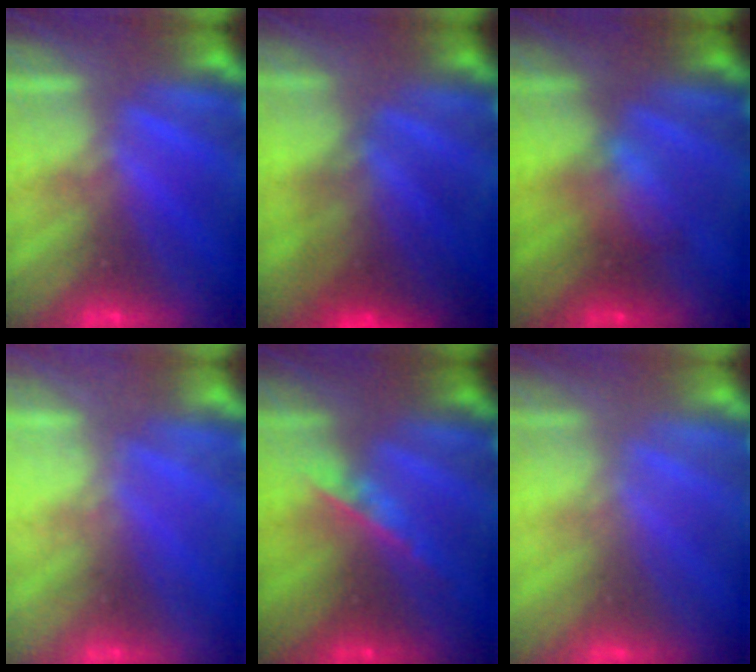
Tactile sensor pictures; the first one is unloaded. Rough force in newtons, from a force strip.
{"total": 7.2}
{"total": 2.3}
{"total": 2.0}
{"total": 2.0}
{"total": 2.5}